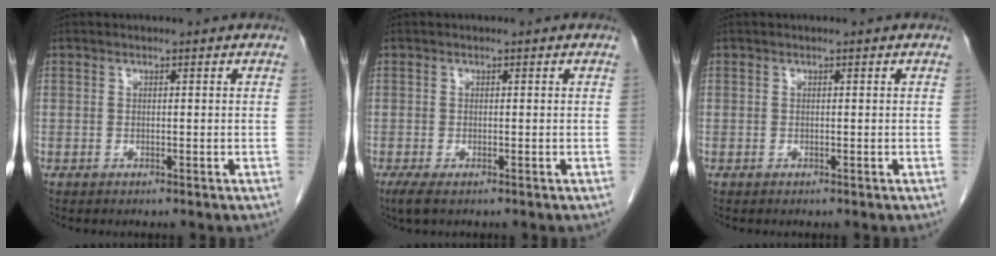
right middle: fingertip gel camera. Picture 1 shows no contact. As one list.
[{"total": 2.1, "force": [-1.3, 0.6, 1.5], "torque": [-0.034, -0.009, -0.021]}, {"total": 0.0}]